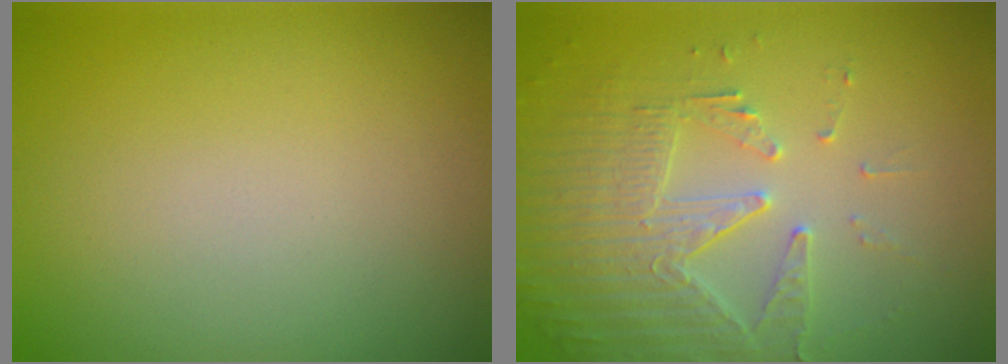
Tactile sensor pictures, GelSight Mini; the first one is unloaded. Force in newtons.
{"total": 3.9, "press": 3.6, "slide": 1.6}